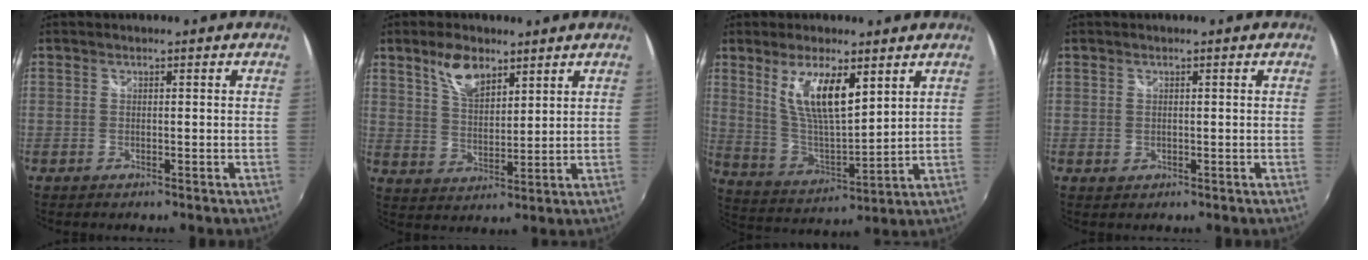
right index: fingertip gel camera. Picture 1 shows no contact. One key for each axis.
{"total": 7.7, "fx": 5.1, "fy": 3.7, "fz": 4.5, "tx": -0.079, "ty": 0.006, "tz": 0.096}
{"total": 12.3, "fx": 6.0, "fy": 3.8, "fz": 10.1, "tx": -0.183, "ty": -0.006, "tz": 0.125}
{"total": 0.9, "fx": 0.1, "fy": 0.7, "fz": 0.6, "tx": -0.011, "ty": -0.002, "tz": 0.001}